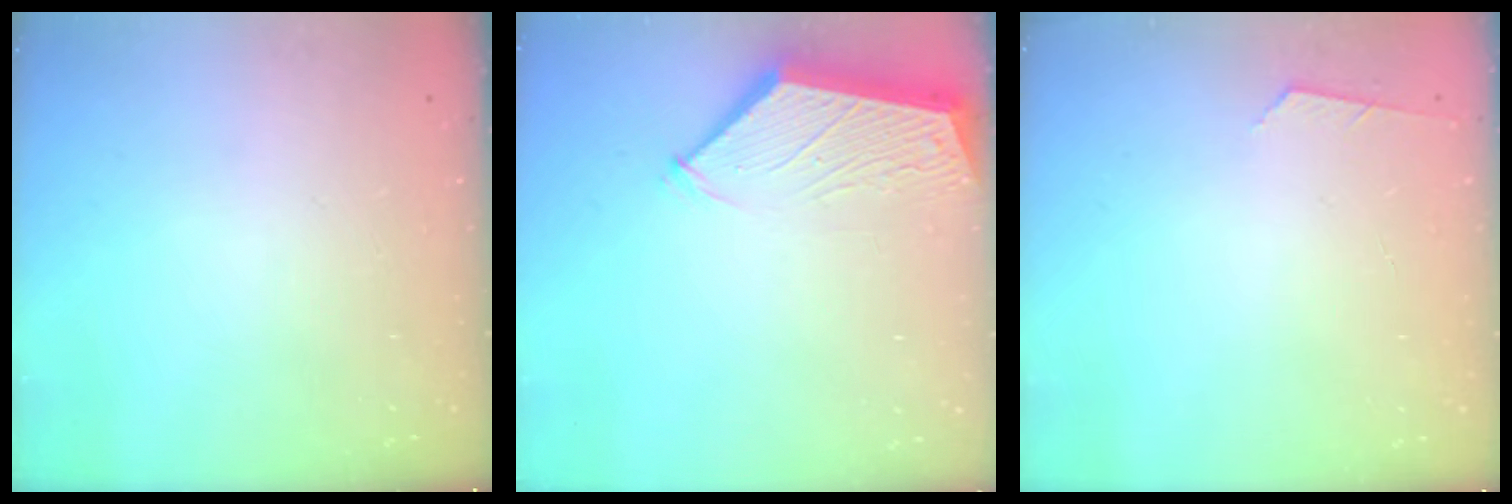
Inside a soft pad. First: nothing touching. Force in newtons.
{"total": 3.7, "press": 3.6, "slide": 0.6}
{"total": 2.6, "press": 2.6, "slide": 0.4}